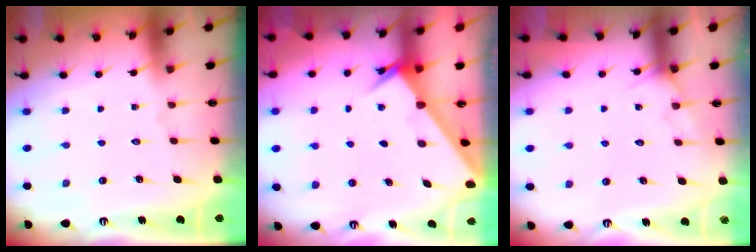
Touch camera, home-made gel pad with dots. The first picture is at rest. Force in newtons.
{"total": 2.4, "press": 2.4, "slide": 0.3}
{"total": 5.4, "press": 5.3, "slide": 0.5}